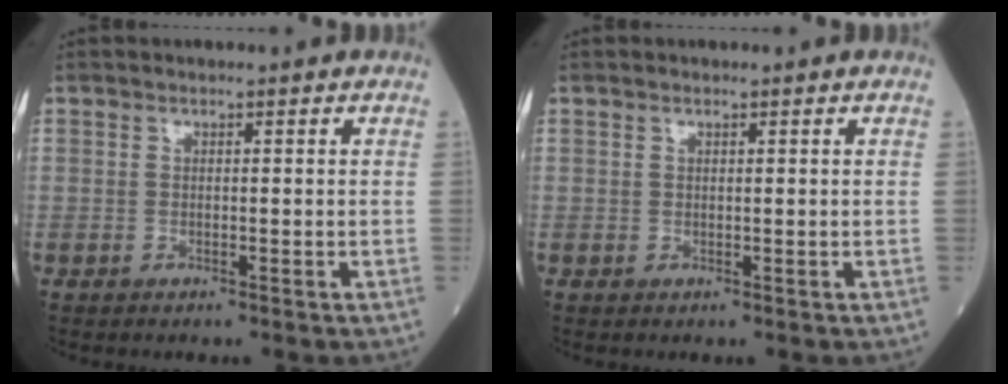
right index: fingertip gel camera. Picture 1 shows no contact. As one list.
[{"total": 0.0}]